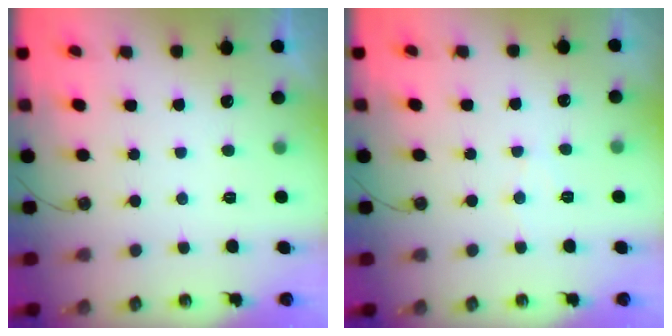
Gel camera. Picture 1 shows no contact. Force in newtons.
{"total": 6.7, "press": 6.7, "slide": 0.7}